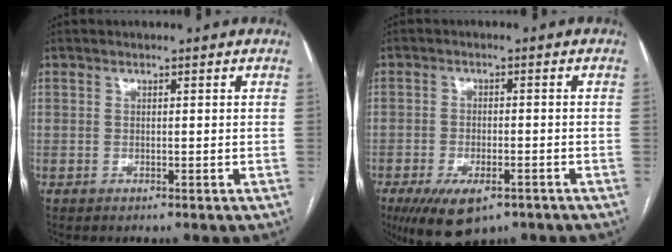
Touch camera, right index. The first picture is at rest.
{"total": 8.7, "force": [-5.4, 3.7, 5.7], "torque": [-0.098, -0.012, -0.083]}